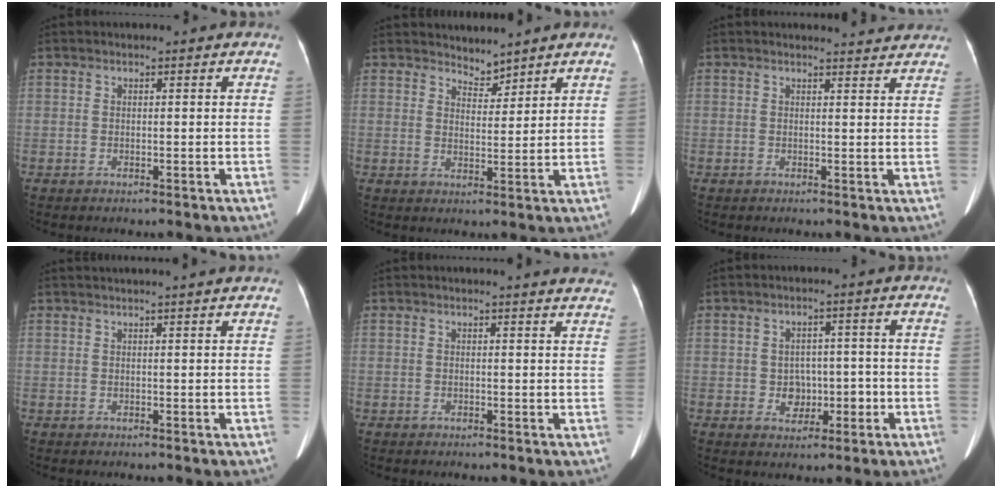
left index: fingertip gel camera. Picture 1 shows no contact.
{"total": 3.0, "force": [3.0, 0.6, 0.0], "torque": [-0.002, 0.003, 0.055]}
{"total": 4.9, "force": [4.8, 0.9, 0.6], "torque": [-0.006, 0.004, 0.044]}
{"total": 6.2, "force": [5.5, -0.8, 2.6], "torque": [-0.031, 0.031, 0.064]}
{"total": 10.1, "force": [9.8, 0.5, 2.5], "torque": [-0.016, -0.020, 0.083]}
{"total": 4.3, "force": [-1.0, 3.5, 2.4], "torque": [-0.033, 0.013, -0.006]}